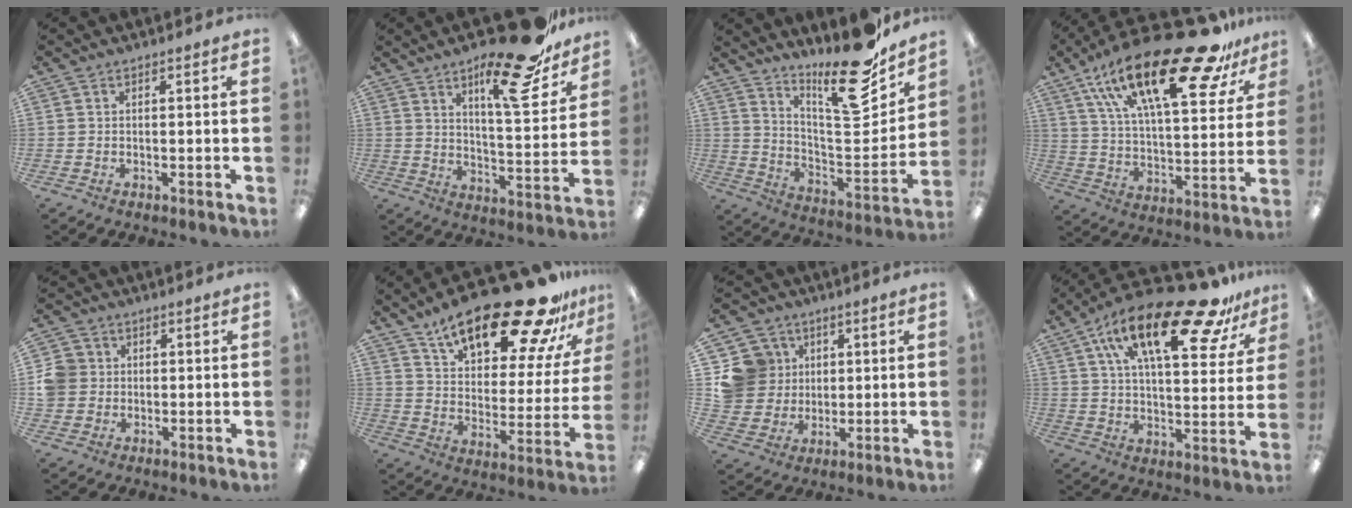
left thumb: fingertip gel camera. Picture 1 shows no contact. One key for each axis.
{"total": 21.1, "fx": 14.5, "fy": 5.9, "fz": 14.2, "tx": -0.205, "ty": -0.091, "tz": 0.229}
{"total": 20.9, "fx": 16.5, "fy": 4.9, "fz": 11.8, "tx": -0.177, "ty": -0.124, "tz": 0.271}
{"total": 30.4, "fx": 18.3, "fy": 11.1, "fz": 21.6, "tx": -0.347, "ty": -0.098, "tz": 0.302}
{"total": 6.3, "fx": 0.5, "fy": 6.0, "fz": 1.8, "tx": -0.045, "ty": 0.015, "tz": 0.012}
{"total": 25.6, "fx": 19.1, "fy": 8.3, "fz": 14.9, "tx": -0.225, "ty": -0.127, "tz": 0.315}
{"total": 12.4, "fx": 3.3, "fy": 11.6, "fz": 3.0, "tx": -0.073, "ty": 0.001, "tz": 0.071}
{"total": 25.5, "fx": 15.3, "fy": 9.5, "fz": 18.1, "tx": -0.289, "ty": -0.080, "tz": 0.250}